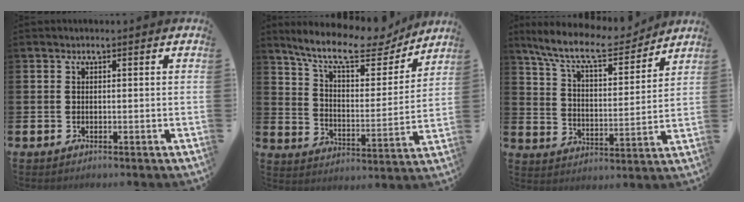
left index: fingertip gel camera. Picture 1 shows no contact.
{"total": 11.1, "force": [9.7, 2.9, 4.5], "torque": [-0.107, -0.065, 0.164]}
{"total": 10.4, "force": [9.3, 2.1, 4.1], "torque": [-0.114, -0.057, 0.160]}